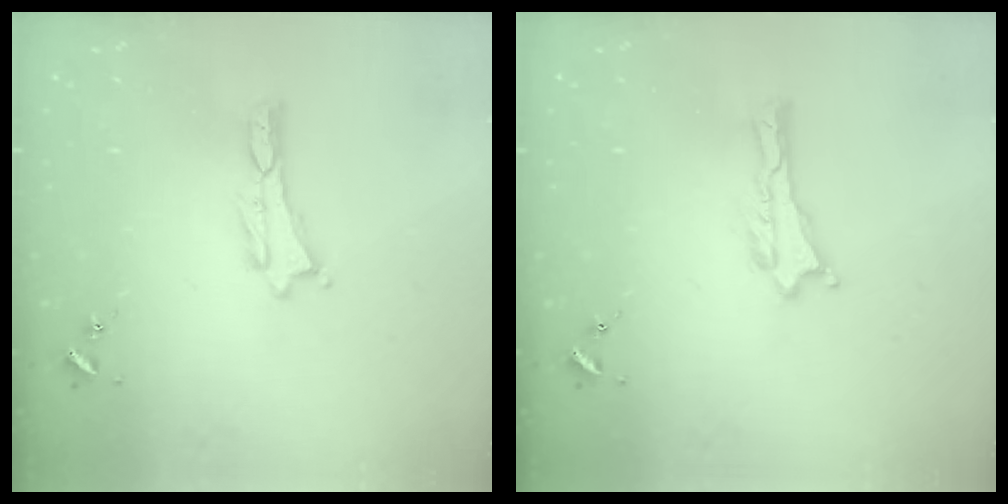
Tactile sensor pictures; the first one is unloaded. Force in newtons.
{"total": 0.0}